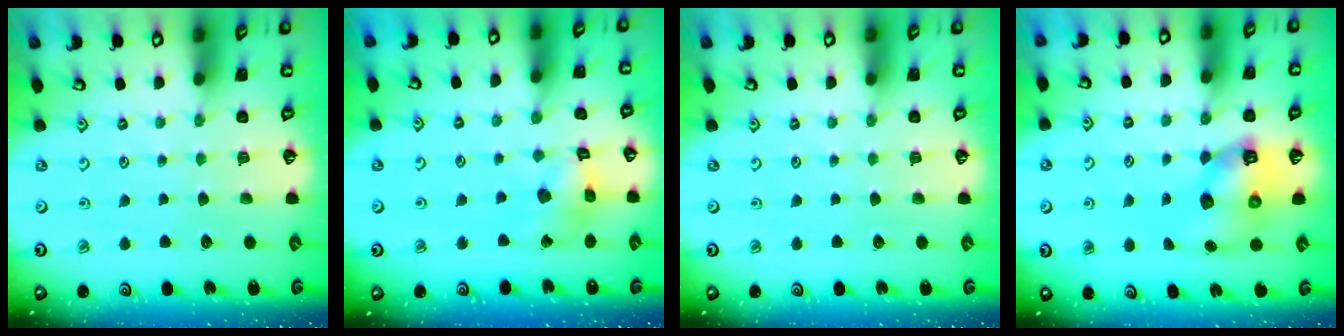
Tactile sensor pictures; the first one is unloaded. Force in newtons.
{"total": 10.1, "press": 10.1, "slide": 1.1}
{"total": 0.0}
{"total": 8.8, "press": 8.6, "slide": 1.5}